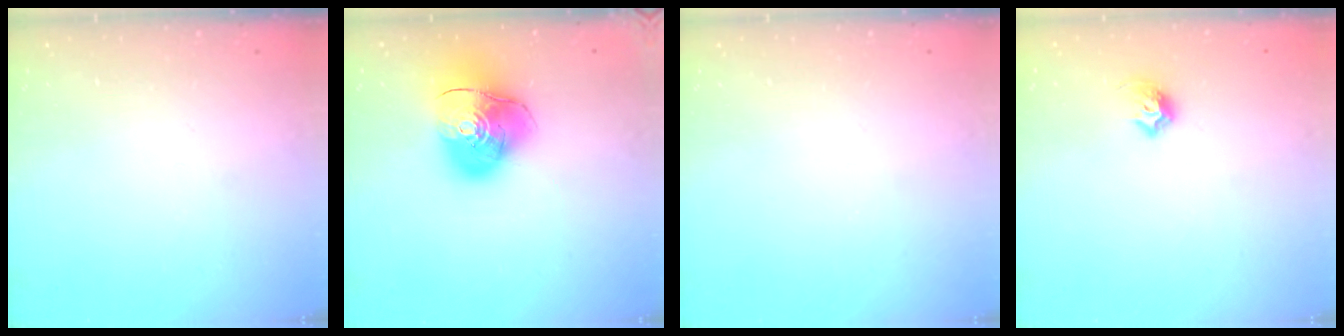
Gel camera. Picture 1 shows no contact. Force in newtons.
{"total": 14.3, "press": 14.2, "slide": 1.9}
{"total": 0.0}
{"total": 7.1, "press": 7.0, "slide": 0.8}